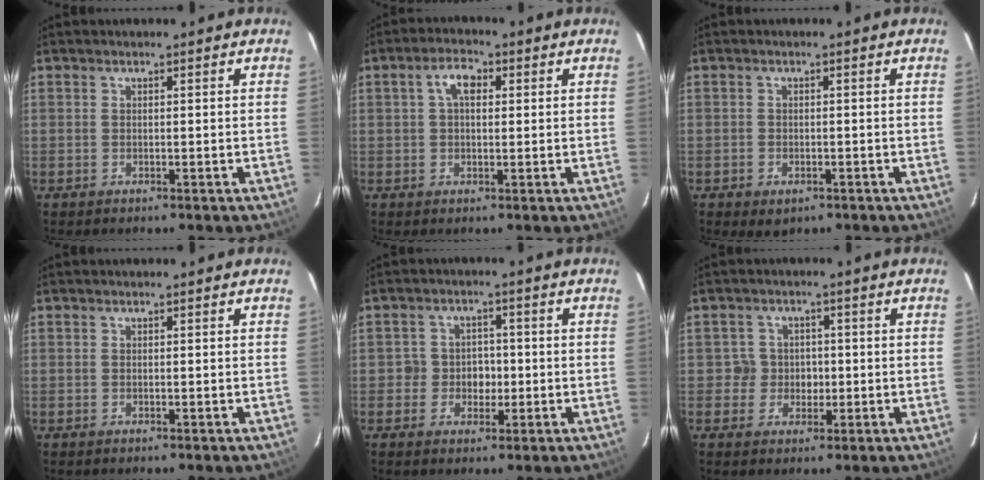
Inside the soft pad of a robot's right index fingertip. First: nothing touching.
{"total": 4.3, "force": [1.1, 2.4, 3.4], "torque": [-0.063, 0.016, 0.020]}
{"total": 3.1, "force": [-1.6, 2.3, 1.5], "torque": [-0.030, -0.007, -0.017]}
{"total": 0.0}
{"total": 3.9, "force": [-1.0, 3.7, 0.8], "torque": [-0.008, 0.017, -0.018]}
{"total": 3.6, "force": [-0.4, 3.6, 0.0], "torque": [0.010, 0.018, -0.006]}